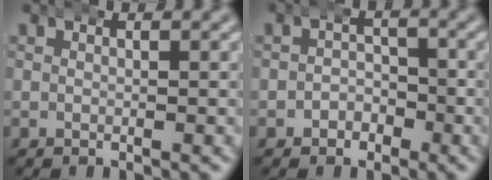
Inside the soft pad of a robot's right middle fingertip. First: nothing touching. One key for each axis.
{"total": 2.5, "fx": -1.2, "fy": 2.1, "fz": 0.6, "tx": -0.005, "ty": -0.003, "tz": -0.025}